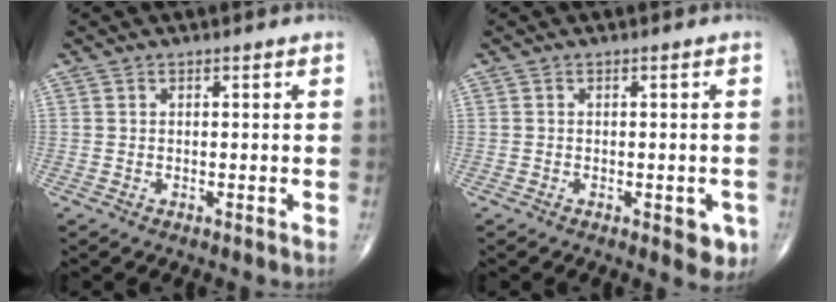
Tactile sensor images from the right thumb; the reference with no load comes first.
{"total": 3.7, "force": [-1.4, 1.7, 3.0], "torque": [-0.017, -0.001, -0.014]}